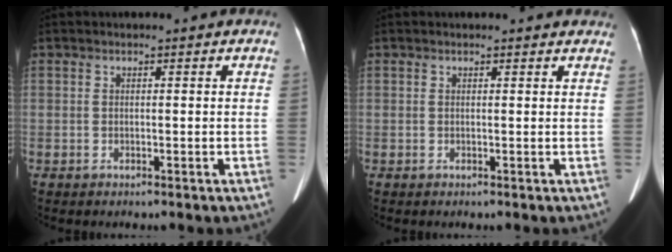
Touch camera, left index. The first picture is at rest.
{"total": 2.9, "force": [2.7, 0.7, 0.6], "torque": [-0.011, 0.002, 0.015]}